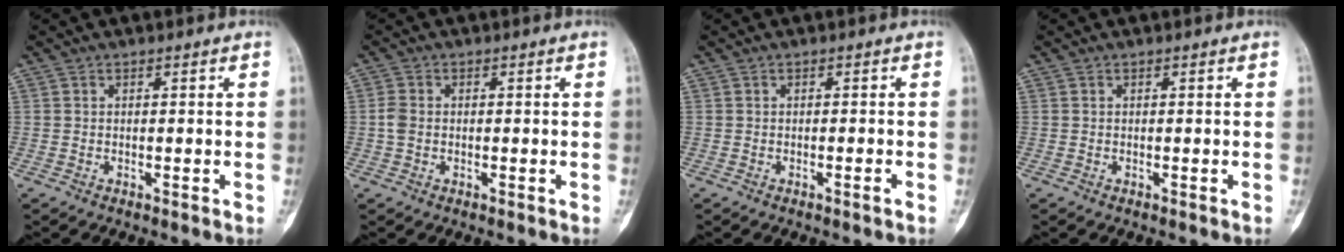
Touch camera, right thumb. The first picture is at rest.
{"total": 2.3, "force": [-0.2, 1.7, 1.5], "torque": [-0.036, 0.005, -0.008]}
{"total": 0.9, "force": [-0.6, 0.0, 0.6], "torque": [-0.015, 0.003, -0.007]}
{"total": 0.0}